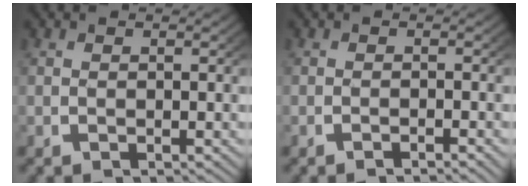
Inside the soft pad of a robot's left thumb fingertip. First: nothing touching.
{"total": 1.6, "force": [-1.3, 0.4, 0.8], "torque": [-0.009, 0.003, -0.024]}